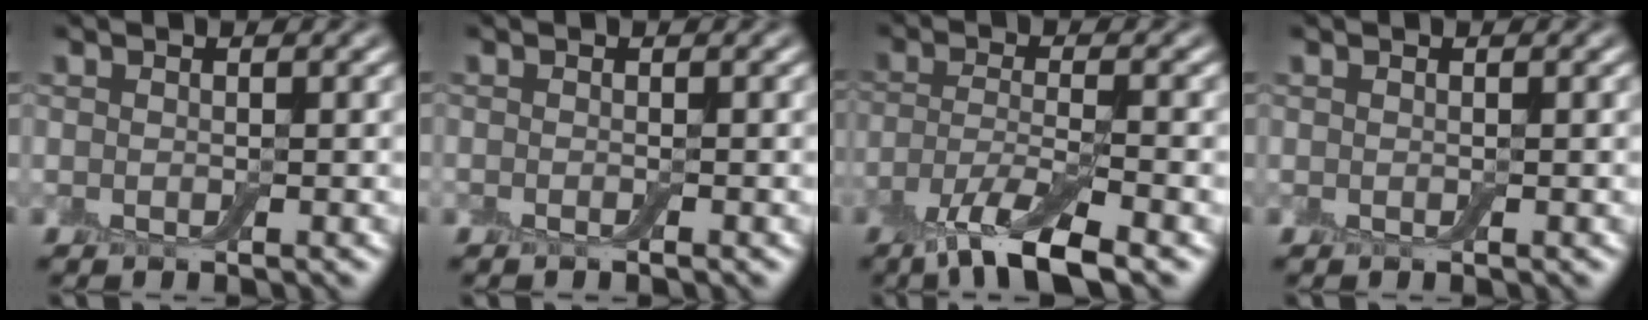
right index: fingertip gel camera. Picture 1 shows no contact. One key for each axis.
{"total": 0.5, "fx": -0.3, "fy": 0.0, "fz": 0.4, "tx": -0.008, "ty": -0.001, "tz": -0.007}
{"total": 6.1, "fx": -3.8, "fy": 1.4, "fz": 4.6, "tx": -0.091, "ty": -0.010, "tz": -0.079}
{"total": 0.0}